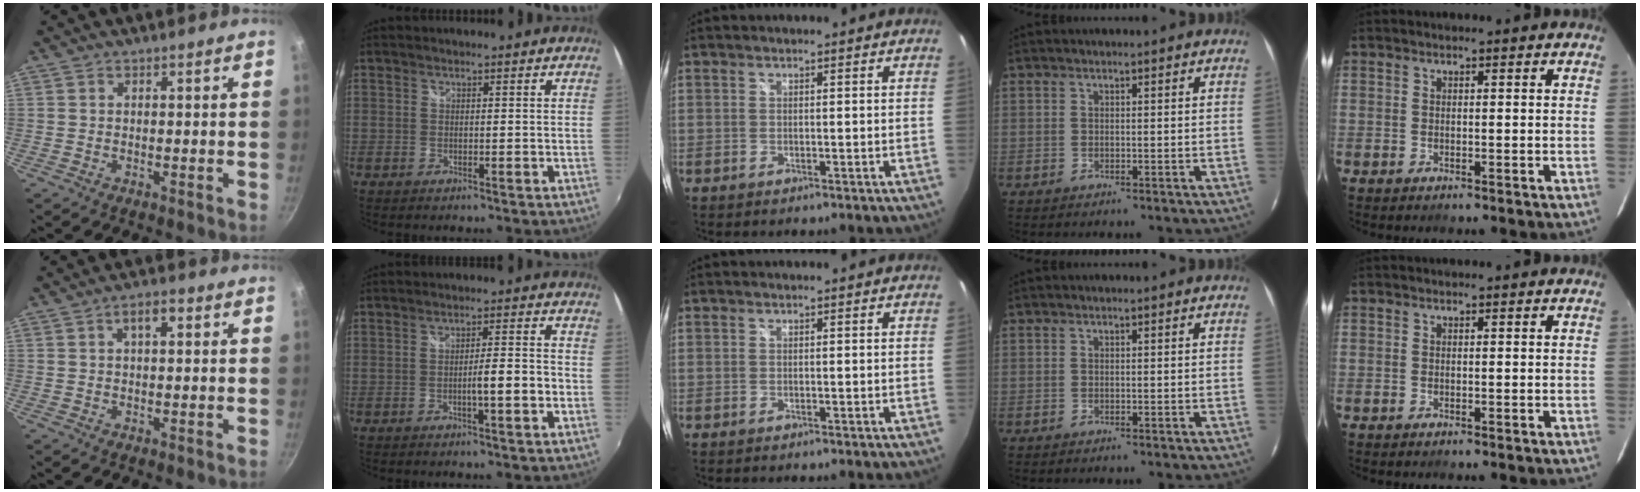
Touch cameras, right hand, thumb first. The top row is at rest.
{"thumb": {"total": 3.7, "force": [1.1, 1.8, 3.1], "torque": [-0.040, 0.012, 0.016]}, "index": {"total": 4.5, "force": [-1.7, 0.0, 4.2], "torque": [-0.069, 0.000, -0.025]}}